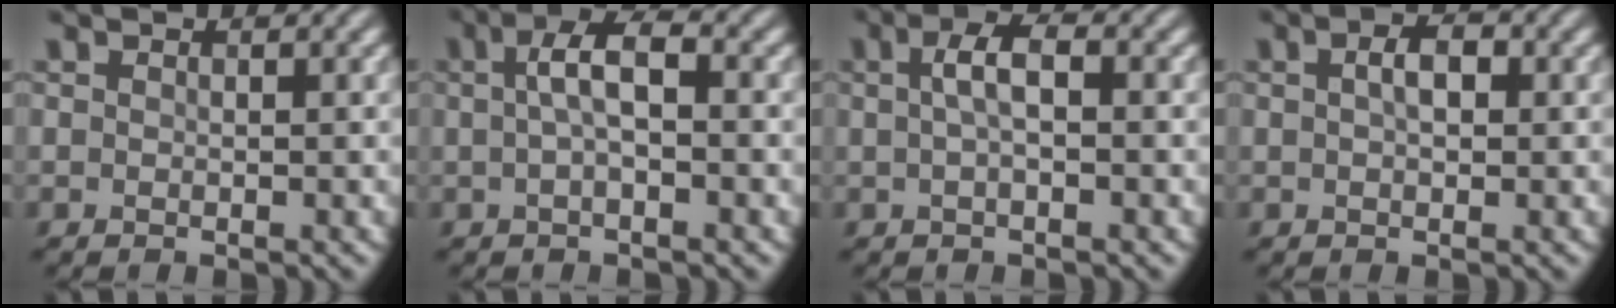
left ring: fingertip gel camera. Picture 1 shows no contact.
{"total": 3.4, "force": [0.3, 1.1, 3.2], "torque": [-0.065, 0.008, 0.001]}
{"total": 2.5, "force": [0.2, 0.8, 2.4], "torque": [-0.048, 0.006, 0.002]}
{"total": 2.3, "force": [0.4, 1.2, 2.0], "torque": [-0.032, 0.003, 0.004]}